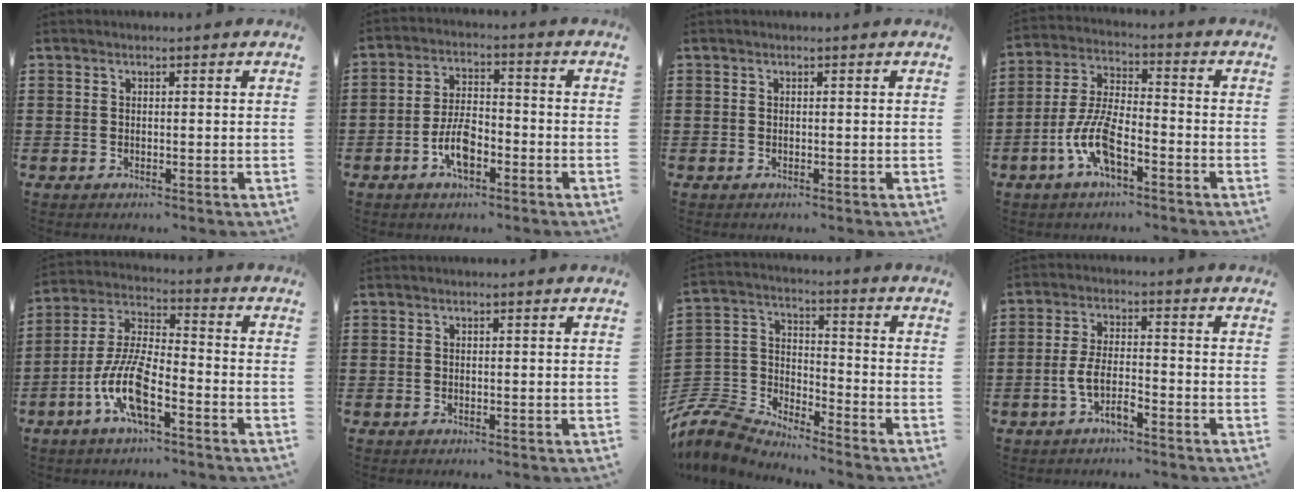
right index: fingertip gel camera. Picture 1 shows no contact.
{"total": 6.3, "force": [-2.7, 2.8, 5.0], "torque": [-0.110, 0.000, -0.052]}
{"total": 0.0}
{"total": 8.6, "force": [-3.8, 3.2, 7.0], "torque": [-0.172, -0.010, -0.076]}
{"total": 10.0, "force": [-4.7, 3.1, 8.3], "torque": [-0.197, -0.008, -0.091]}
{"total": 0.0}
{"total": 6.7, "force": [-6.5, 1.5, 0.9], "torque": [-0.062, -0.012, -0.143]}
{"total": 4.7, "force": [-2.4, 1.4, 3.8], "torque": [-0.095, 0.000, -0.054]}